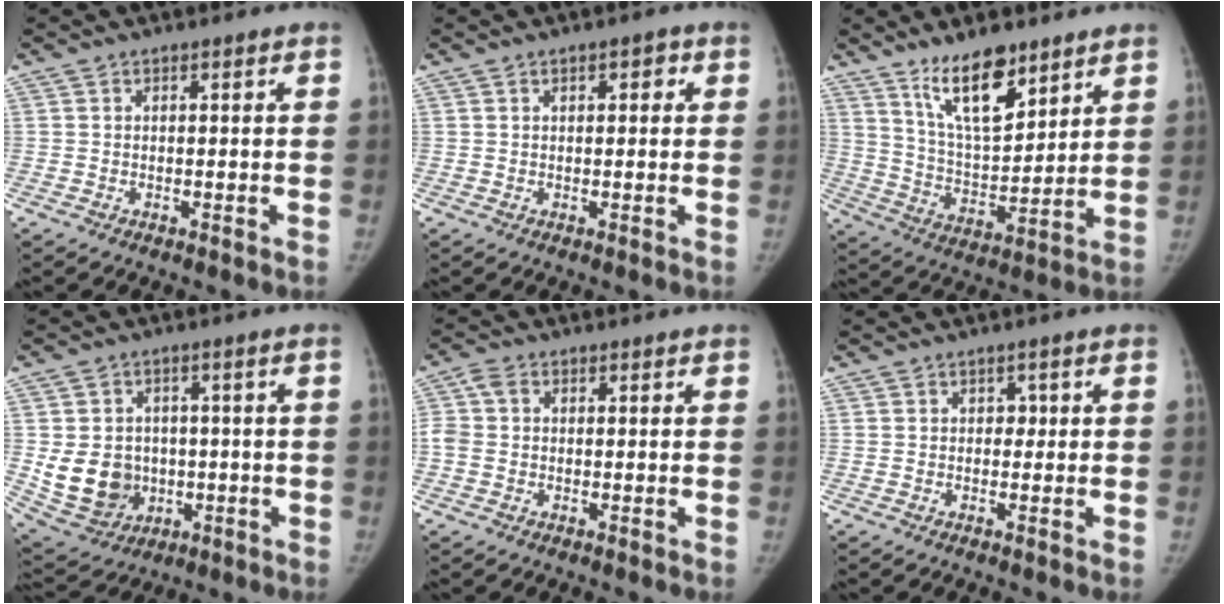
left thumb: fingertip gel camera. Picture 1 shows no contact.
{"total": 2.2, "force": [0.8, 1.3, 1.6], "torque": [-0.010, 0.002, 0.007]}
{"total": 13.2, "force": [9.0, 5.0, 8.3], "torque": [-0.114, -0.064, 0.169]}
{"total": 10.9, "force": [-0.9, 9.4, 5.4], "torque": [-0.063, 0.005, 0.012]}
{"total": 4.0, "force": [0.2, 3.3, 2.4], "torque": [-0.055, 0.012, 0.000]}
{"total": 1.3, "force": [0.2, 1.0, 0.9], "torque": [0.005, 0.005, -0.001]}